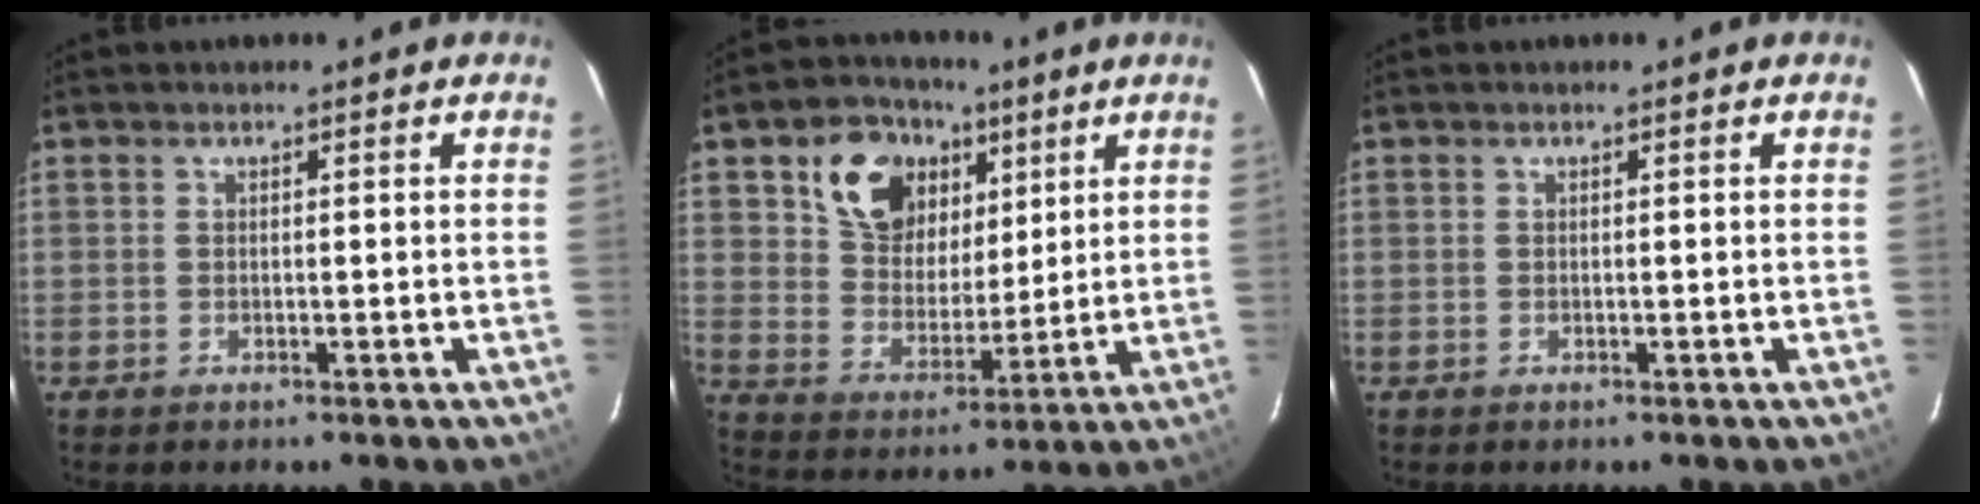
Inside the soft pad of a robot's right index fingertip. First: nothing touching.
{"total": 13.8, "force": [6.9, 10.1, 6.5], "torque": [-0.137, 0.031, 0.130]}
{"total": 0.0}